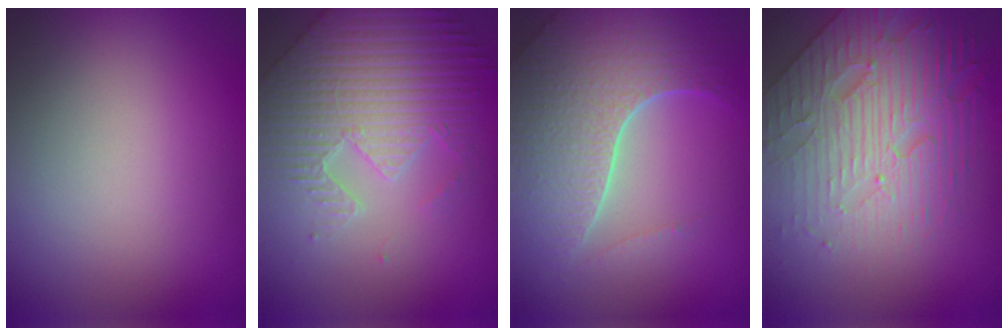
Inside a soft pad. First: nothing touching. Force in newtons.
{"total": 7.0, "press": 5.4, "slide": 4.4}
{"total": 7.1, "press": 5.1, "slide": 5.0}
{"total": 6.9, "press": 5.3, "slide": 4.4}